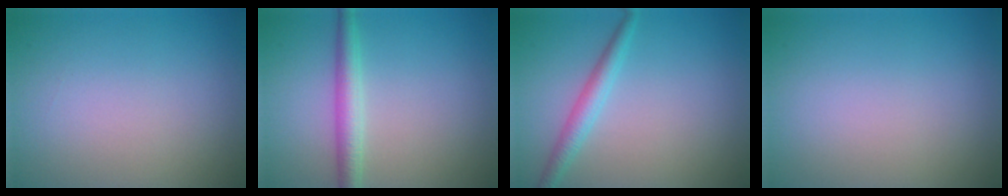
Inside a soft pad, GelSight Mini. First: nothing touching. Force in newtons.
{"total": 2.8, "press": 2.8, "slide": 0.0}
{"total": 2.3, "press": 2.3, "slide": 0.1}
{"total": 0.0}